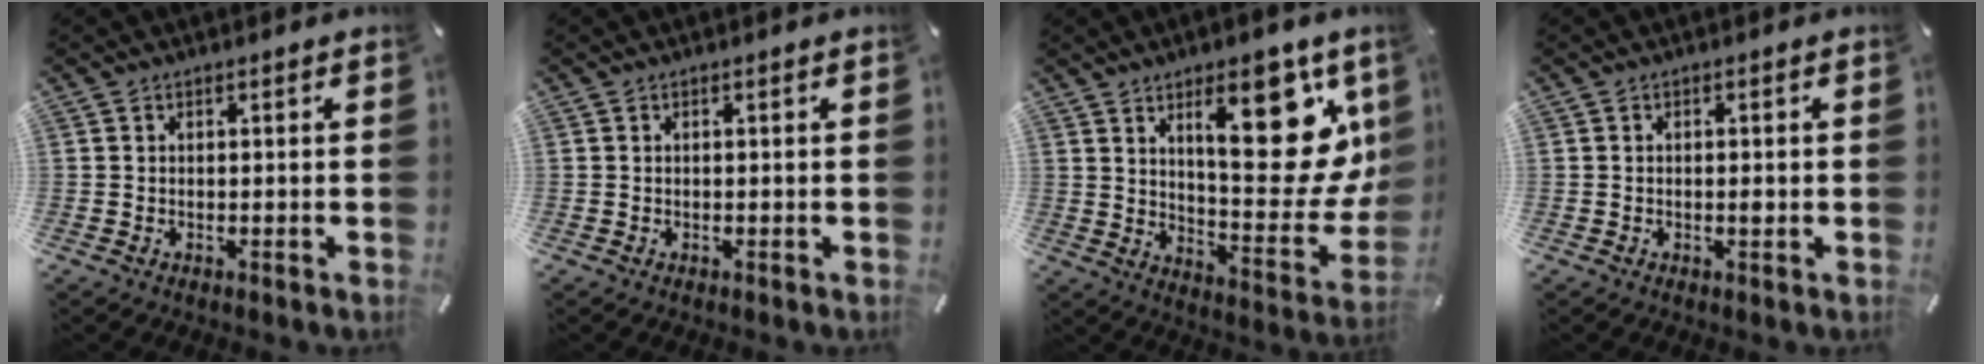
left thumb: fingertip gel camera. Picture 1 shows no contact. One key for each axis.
{"total": 0.0}
{"total": 21.3, "fx": 9.7, "fy": 8.7, "fz": 16.8, "tx": -0.208, "ty": -0.061, "tz": 0.149}
{"total": 1.1, "fx": -0.2, "fy": 0.4, "fz": 1.0, "tx": -0.017, "ty": 0.000, "tz": -0.005}